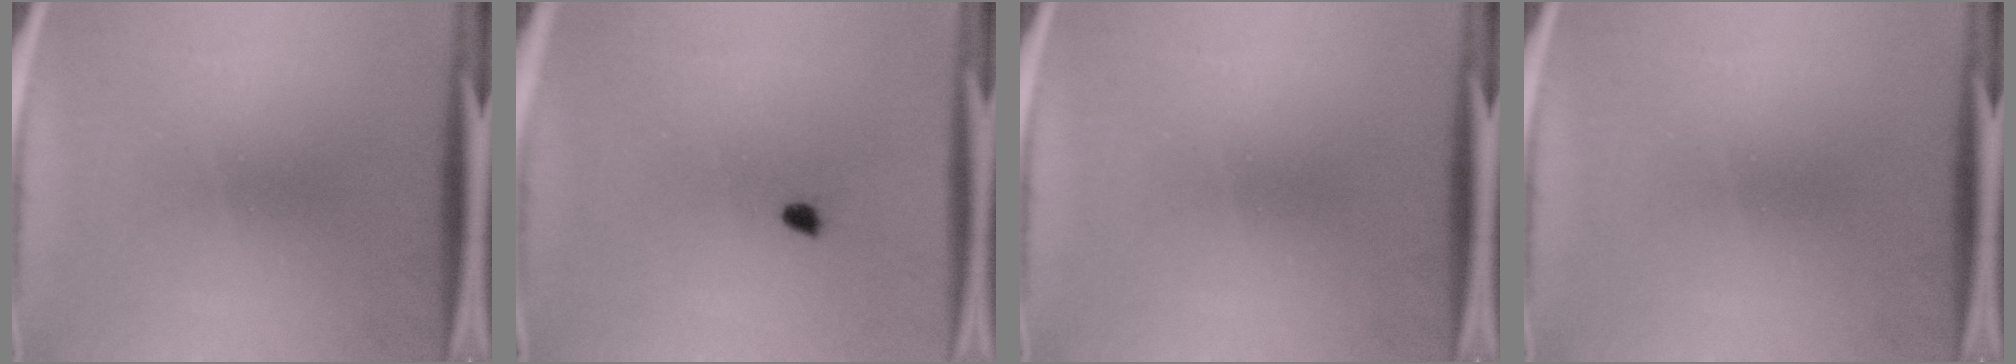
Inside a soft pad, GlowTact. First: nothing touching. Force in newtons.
{"total": 1.4}
{"total": 0.0}
{"total": 0.0}